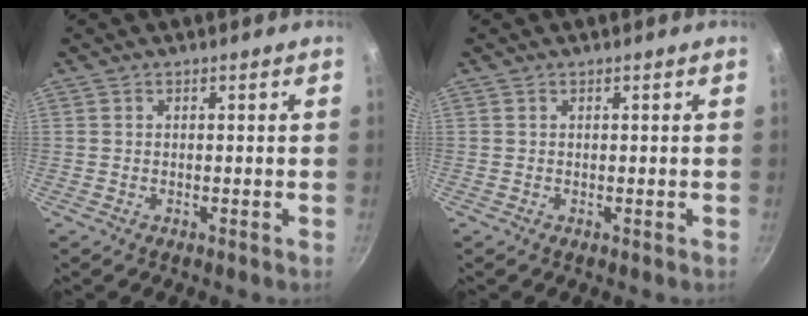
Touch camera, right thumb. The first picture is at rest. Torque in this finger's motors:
{"motor_torque": [-0.23, 0.01, -0.14, 0.06, -0.01]}